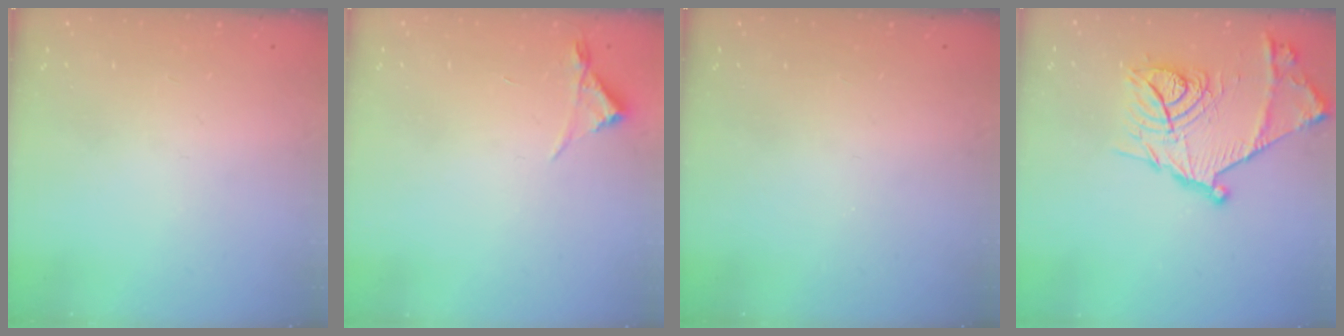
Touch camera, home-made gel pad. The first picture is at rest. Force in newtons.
{"total": 3.0, "press": 2.9, "slide": 0.5}
{"total": 0.0}
{"total": 19.7, "press": 19.7, "slide": 1.1}